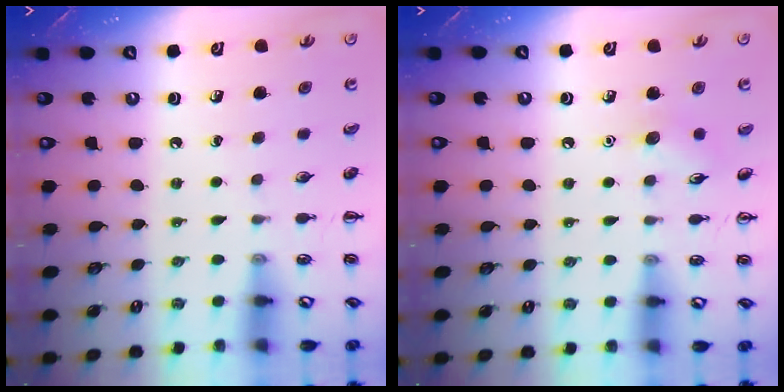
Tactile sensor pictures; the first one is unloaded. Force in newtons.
{"total": 6.7, "press": 6.4, "slide": 1.9}